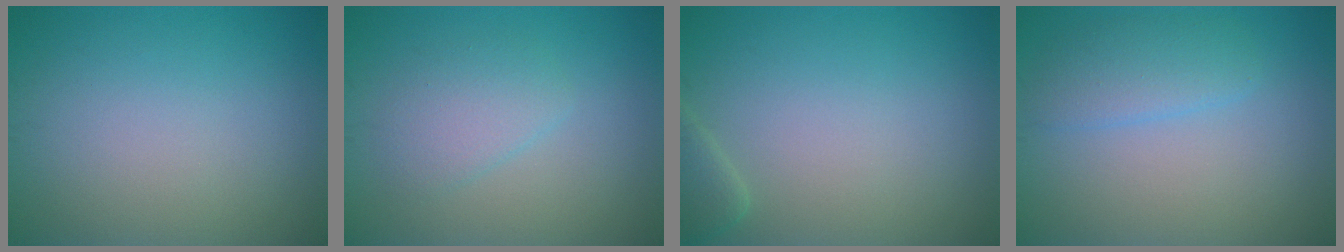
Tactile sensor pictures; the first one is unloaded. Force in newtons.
{"total": 2.4, "press": 2.4, "slide": 0.2}
{"total": 1.6, "press": 1.6, "slide": 0.2}
{"total": 2.7, "press": 2.7, "slide": 0.2}